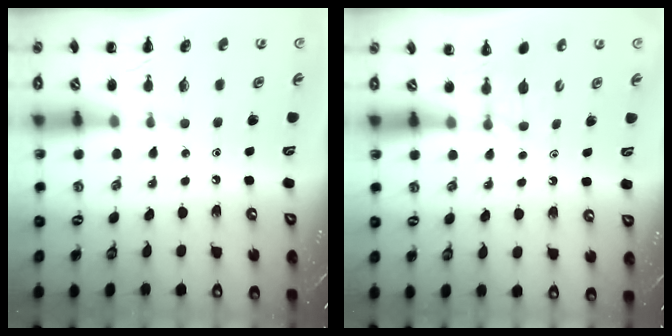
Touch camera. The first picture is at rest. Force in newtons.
{"total": 2.6, "press": 2.4, "slide": 1.0}